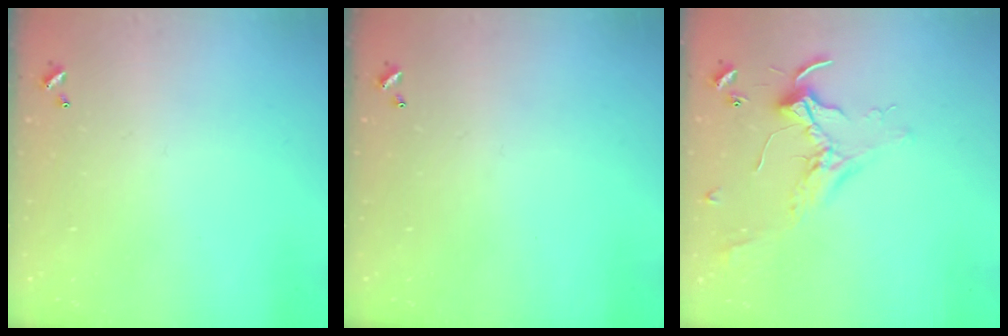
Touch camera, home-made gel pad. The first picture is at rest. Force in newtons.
{"total": 0.0}
{"total": 2.5, "press": 2.5, "slide": 0.5}